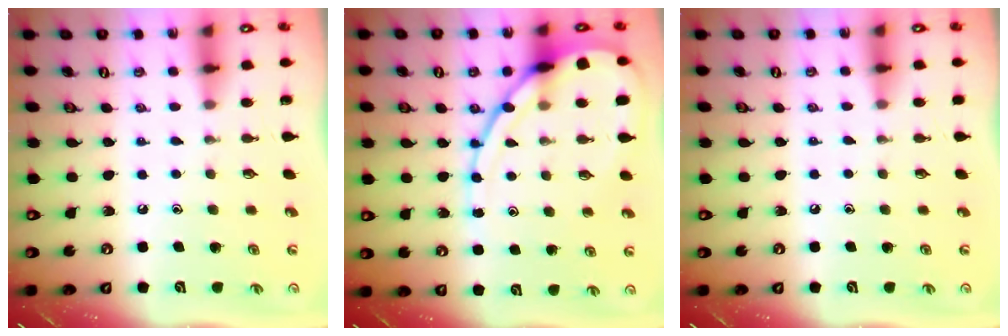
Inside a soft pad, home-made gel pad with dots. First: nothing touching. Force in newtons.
{"total": 15.0, "press": 14.9, "slide": 1.2}
{"total": 3.2, "press": 3.2, "slide": 0.5}